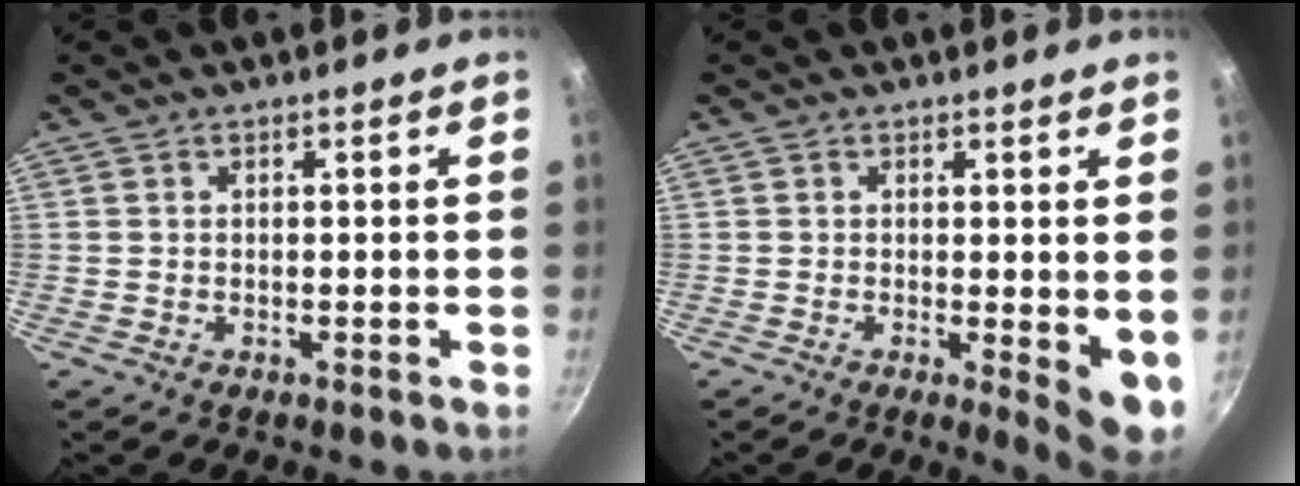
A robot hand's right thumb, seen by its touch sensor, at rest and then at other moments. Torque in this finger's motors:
{"motor_torque": [-0.17, 0.63, -0.02, 0.14, 0.06]}